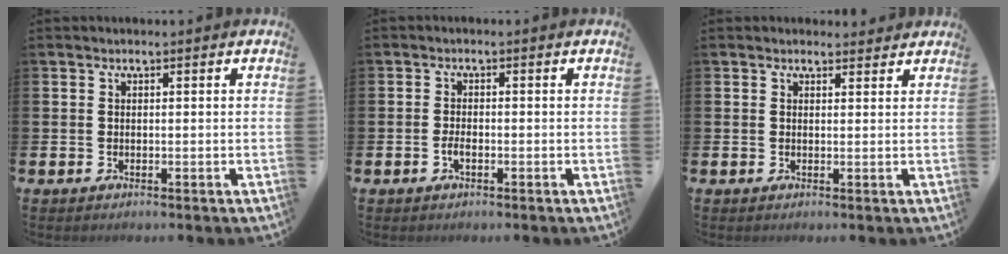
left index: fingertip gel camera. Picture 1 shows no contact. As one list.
[{"total": 1.5, "force": [-0.6, 0.6, 1.2], "torque": [-0.029, 0.003, -0.012]}, {"total": 1.4, "force": [1.3, 0.4, 0.1], "torque": [0.008, -0.004, 0.021]}]